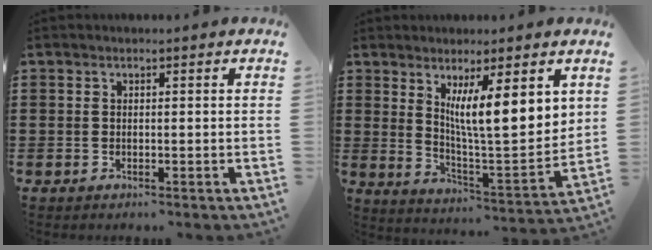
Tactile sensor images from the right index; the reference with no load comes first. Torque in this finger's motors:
{"motor_torque": [1.70, 0.44, 1.05, 0.21]}